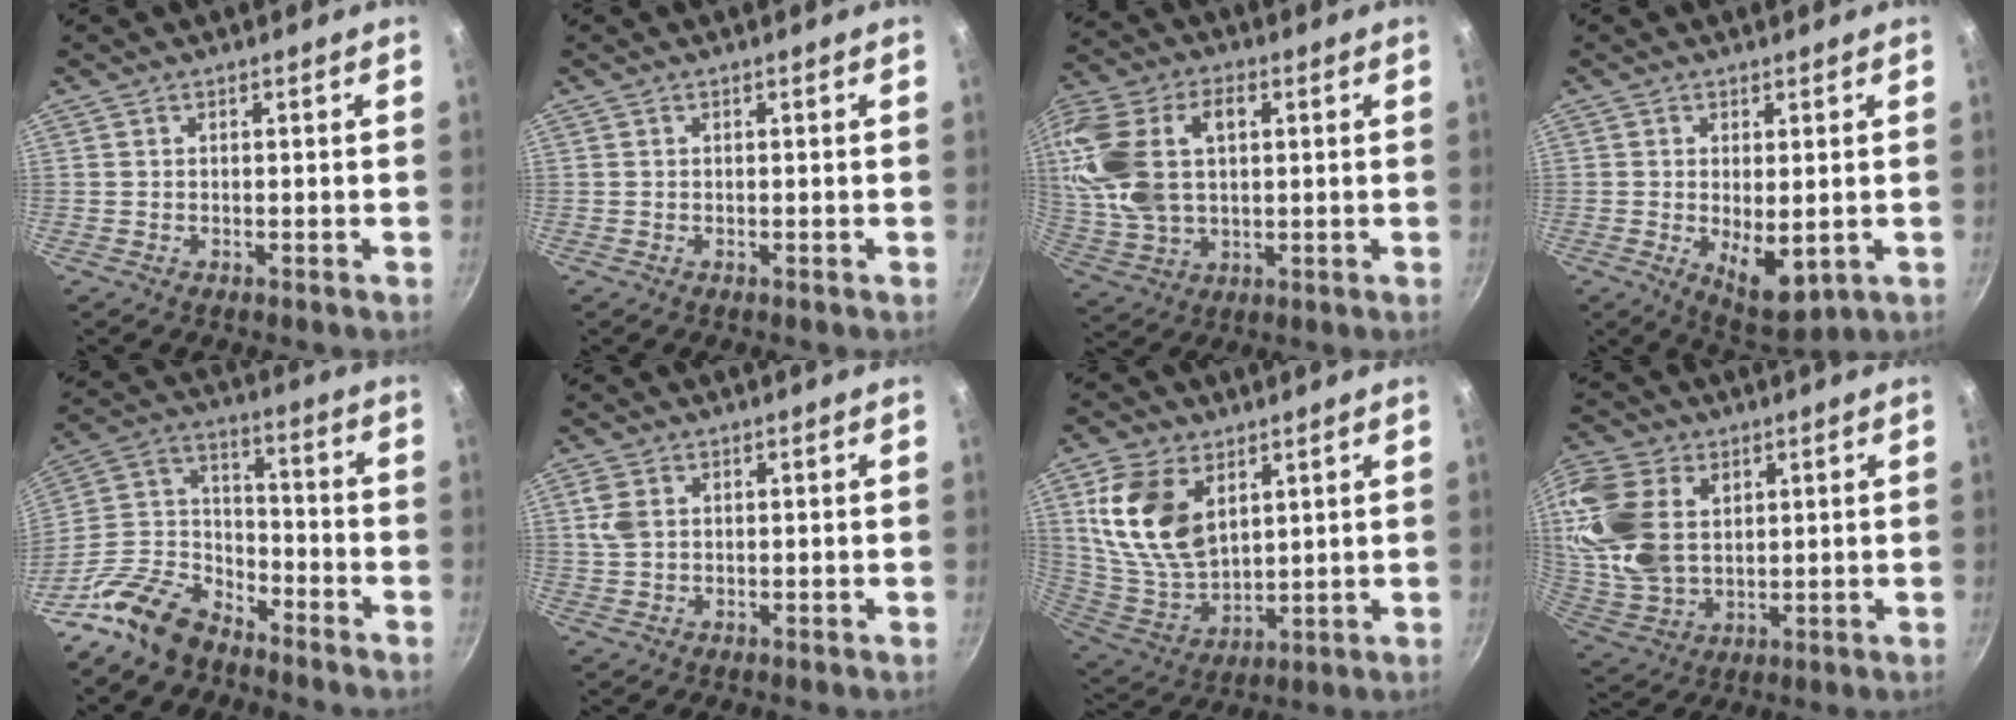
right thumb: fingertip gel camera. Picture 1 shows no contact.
{"total": 0.0}
{"total": 19.7, "force": [4.2, 12.7, 14.5], "torque": [-0.299, 0.010, 0.081]}
{"total": 8.0, "force": [-0.9, 3.7, 7.1], "torque": [-0.094, -0.017, 0.004]}
{"total": 15.0, "force": [-10.7, 8.2, 6.5], "torque": [-0.112, 0.094, -0.213]}
{"total": 3.6, "force": [1.0, 2.4, 2.4], "torque": [-0.053, 0.003, 0.020]}
{"total": 16.3, "force": [5.9, 10.1, 11.3], "torque": [-0.205, -0.032, 0.130]}
{"total": 16.6, "force": [4.3, 11.5, 11.1], "torque": [-0.213, -0.013, 0.095]}